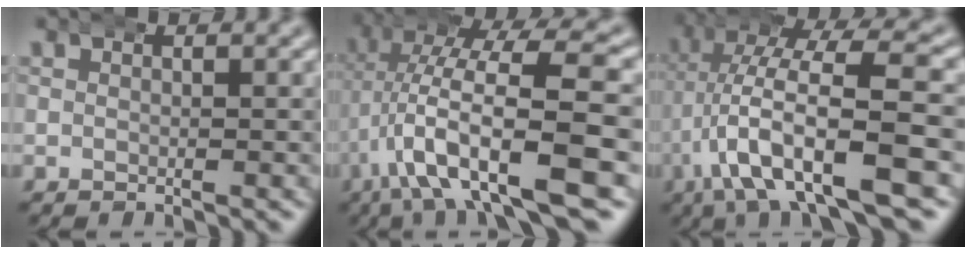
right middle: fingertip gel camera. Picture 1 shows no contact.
{"total": 11.5, "force": [-2.3, 4.8, 10.2], "torque": [-0.187, -0.018, -0.024]}
{"total": 10.2, "force": [-1.8, 4.5, 9.0], "torque": [-0.180, -0.017, -0.019]}